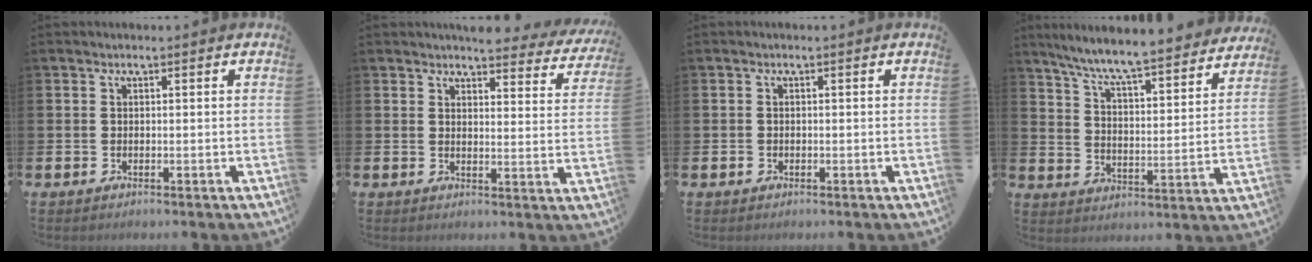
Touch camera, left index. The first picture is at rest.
{"total": 4.3, "force": [4.2, 0.8, 0.5], "torque": [-0.010, -0.029, 0.072]}
{"total": 0.7, "force": [-0.3, 0.6, 0.2], "torque": [-0.004, 0.005, -0.007]}
{"total": 8.0, "force": [7.5, 0.2, 2.7], "torque": [-0.083, -0.061, 0.128]}